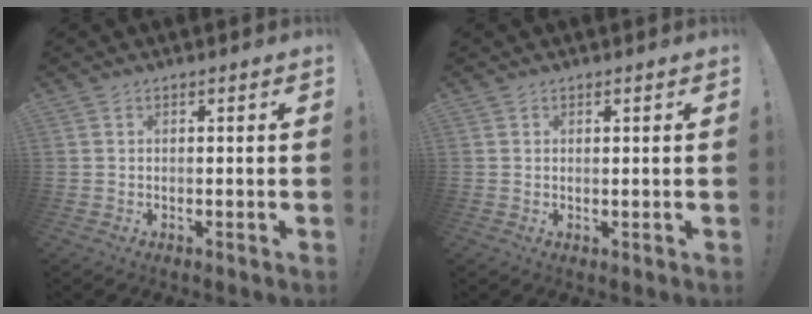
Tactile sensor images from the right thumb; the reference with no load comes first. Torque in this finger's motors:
{"motor_torque": [-0.24, -0.14, -0.02, 0.24, 0.02]}